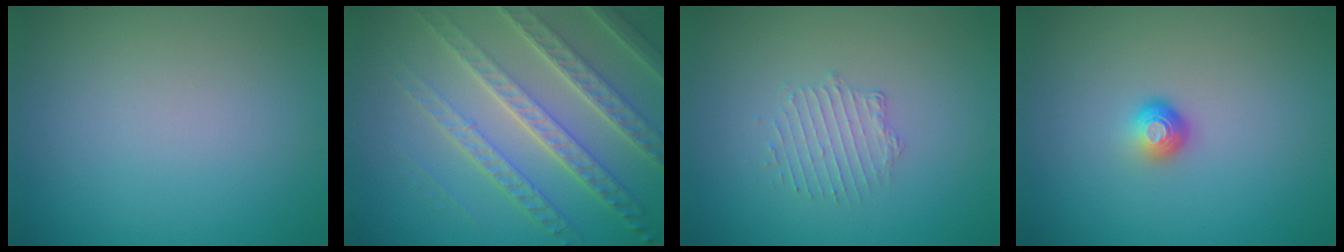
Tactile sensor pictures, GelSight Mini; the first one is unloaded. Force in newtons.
{"total": 8.1, "press": 5.5, "slide": 5.9}
{"total": 1.6, "press": 0.9, "slide": 1.3}
{"total": 1.7, "press": 1.1, "slide": 1.3}